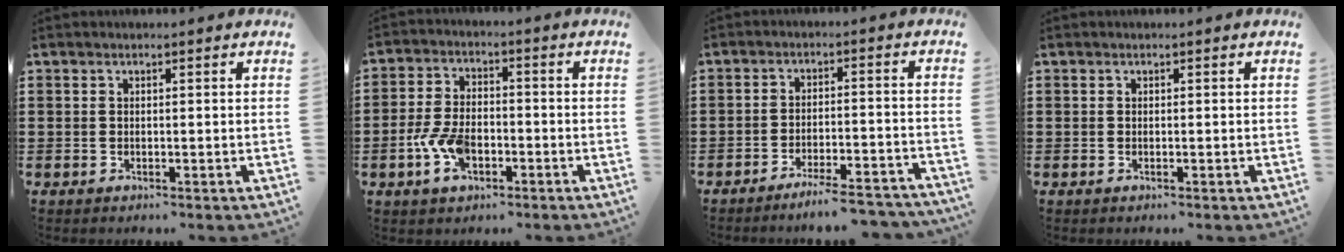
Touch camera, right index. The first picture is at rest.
{"total": 6.5, "force": [-2.3, 3.6, 4.8], "torque": [-0.117, 0.000, -0.048]}
{"total": 5.1, "force": [-4.6, -0.2, 2.1], "torque": [-0.032, -0.010, -0.086]}
{"total": 0.0}